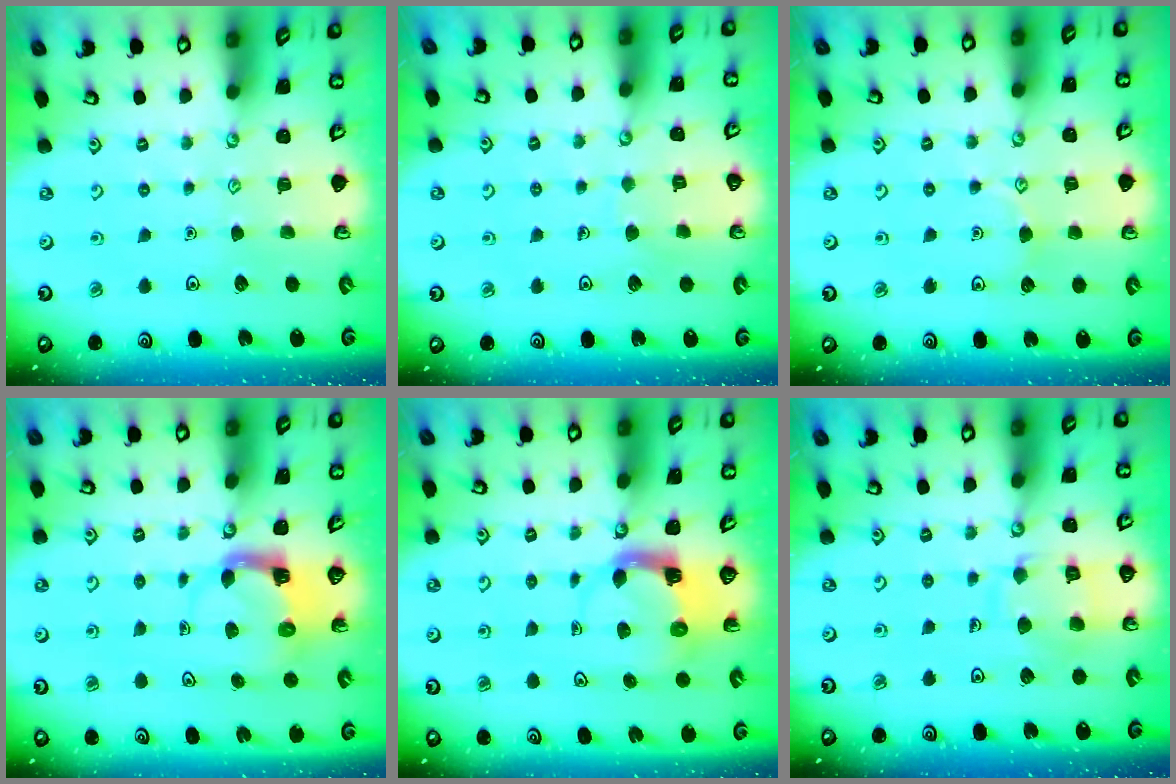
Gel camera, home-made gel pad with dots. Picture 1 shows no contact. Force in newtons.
{"total": 4.4, "press": 4.3, "slide": 0.3}
{"total": 4.5, "press": 4.5, "slide": 0.5}
{"total": 3.9, "press": 3.8, "slide": 0.6}
{"total": 3.9, "press": 3.9, "slide": 0.6}
{"total": 10.3, "press": 10.2, "slide": 0.7}